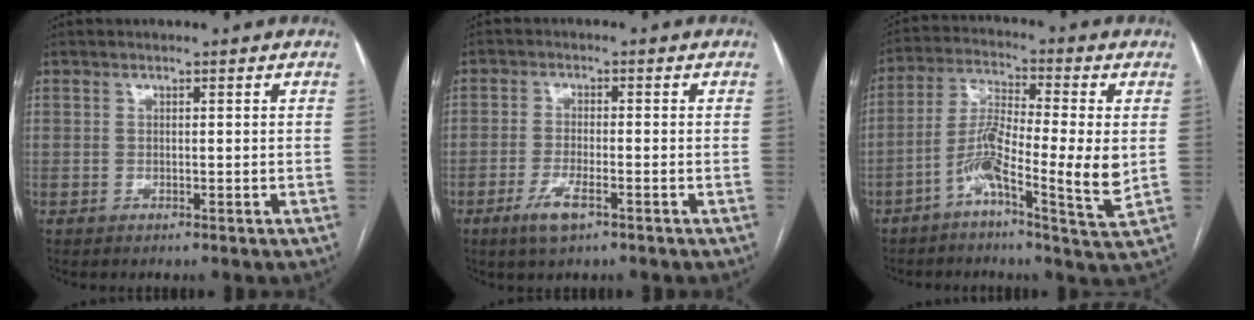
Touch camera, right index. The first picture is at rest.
{"total": 4.5, "force": [-2.6, 0.9, 3.5], "torque": [-0.077, -0.005, -0.045]}
{"total": 11.0, "force": [-2.5, 1.0, 10.6], "torque": [-0.203, 0.002, -0.056]}